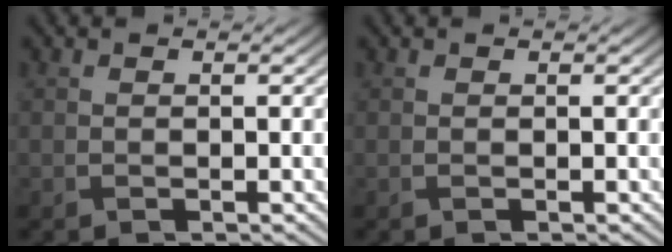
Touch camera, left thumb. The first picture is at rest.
{"total": 0.0}